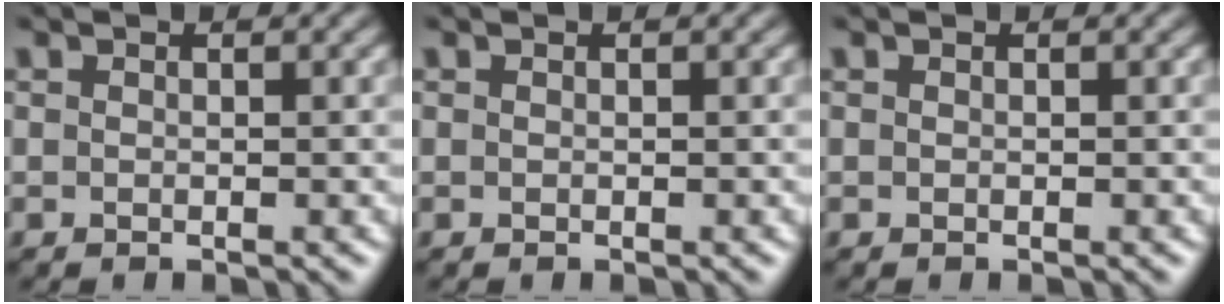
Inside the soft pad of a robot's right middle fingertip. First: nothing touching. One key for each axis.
{"total": 0.0}
{"total": 0.0}